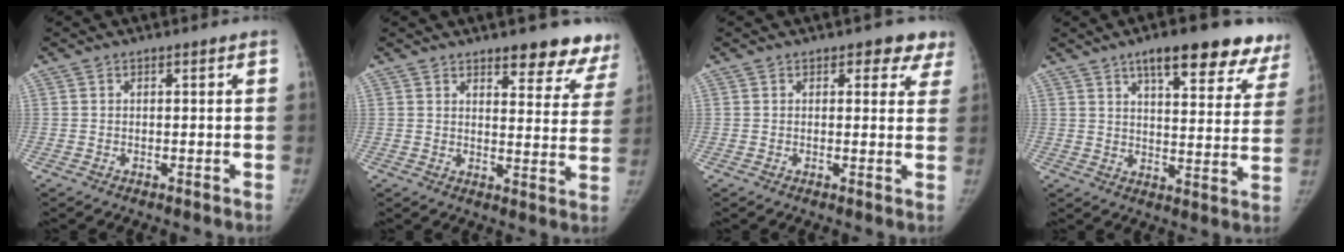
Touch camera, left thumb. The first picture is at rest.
{"total": 12.1, "force": [9.7, 4.3, 5.9], "torque": [-0.013, -0.055, 0.102]}
{"total": 5.0, "force": [3.3, 2.9, 2.4], "torque": [0.019, -0.011, 0.027]}
{"total": 18.8, "force": [12.8, 6.4, 12.2], "torque": [-0.107, -0.043, 0.161]}